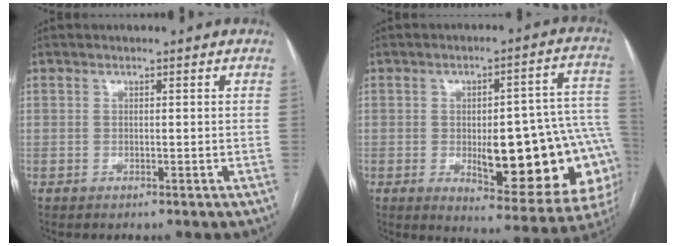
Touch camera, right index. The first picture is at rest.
{"total": 22.7, "force": [-4.1, 6.9, 21.2], "torque": [-0.178, 0.031, -0.025]}